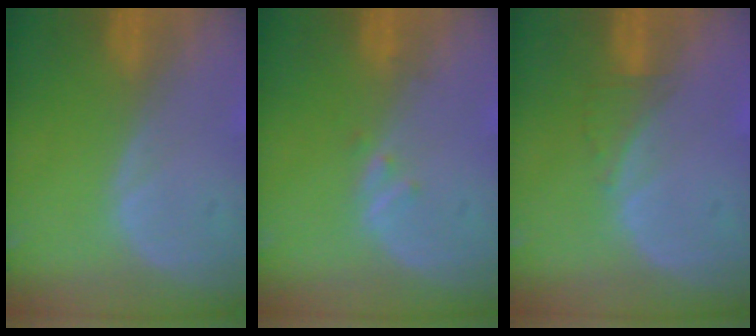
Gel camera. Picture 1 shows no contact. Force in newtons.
{"total": 1.1, "press": 1.1, "slide": 0.1}
{"total": 1.7, "press": 1.6, "slide": 0.7}